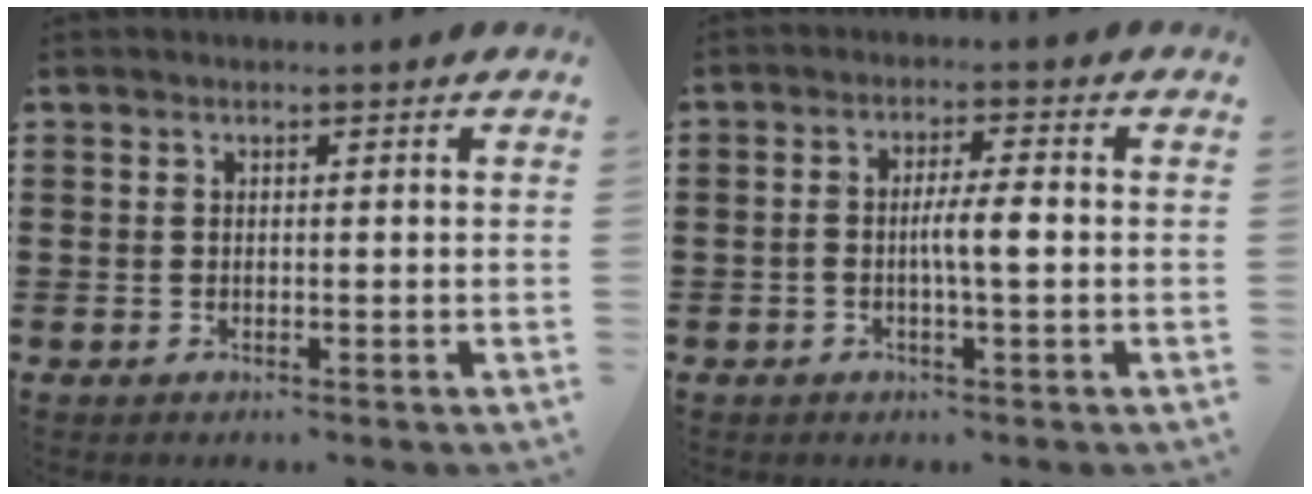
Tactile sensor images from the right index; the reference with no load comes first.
{"total": 4.4, "force": [-0.7, 0.6, 4.3], "torque": [-0.084, 0.000, -0.017]}